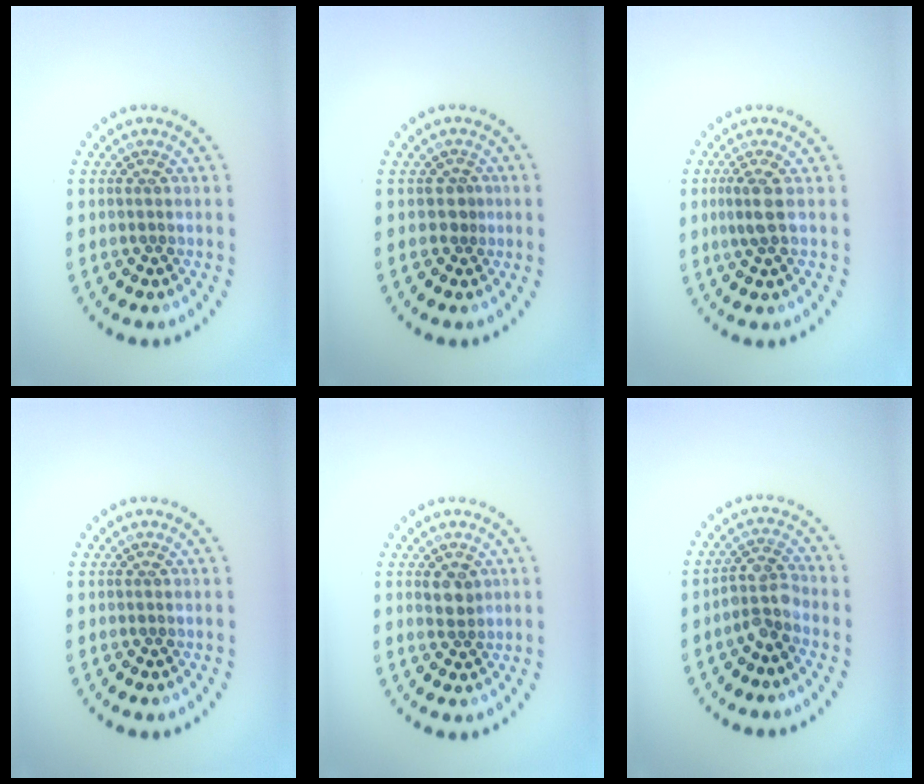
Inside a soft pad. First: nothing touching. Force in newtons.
{"total": 0.8, "press": 0.6, "slide": 0.6}
{"total": 1.8, "press": 1.5, "slide": 1.0}
{"total": 0.0}
{"total": 1.8, "press": 1.6, "slide": 0.7}
{"total": 2.8, "press": 2.3, "slide": 1.6}